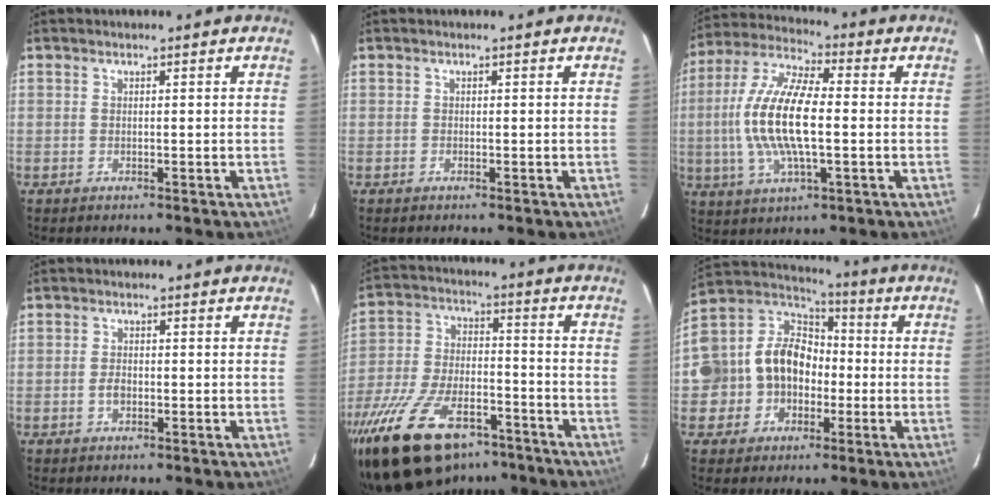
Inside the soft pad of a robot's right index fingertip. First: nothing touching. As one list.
[{"total": 0.0}, {"total": 15.7, "force": [-0.8, 5.4, 14.7], "torque": [-0.299, 0.005, -0.020]}, {"total": 2.1, "force": [-0.6, 1.4, 1.4], "torque": [-0.028, 0.002, -0.011]}, {"total": 24.1, "force": [-16.5, 11.3, 13.5], "torque": [-0.275, -0.017, -0.265]}, {"total": 16.9, "force": [-2.8, 15.4, 6.4], "torque": [-0.186, 0.055, -0.038]}]